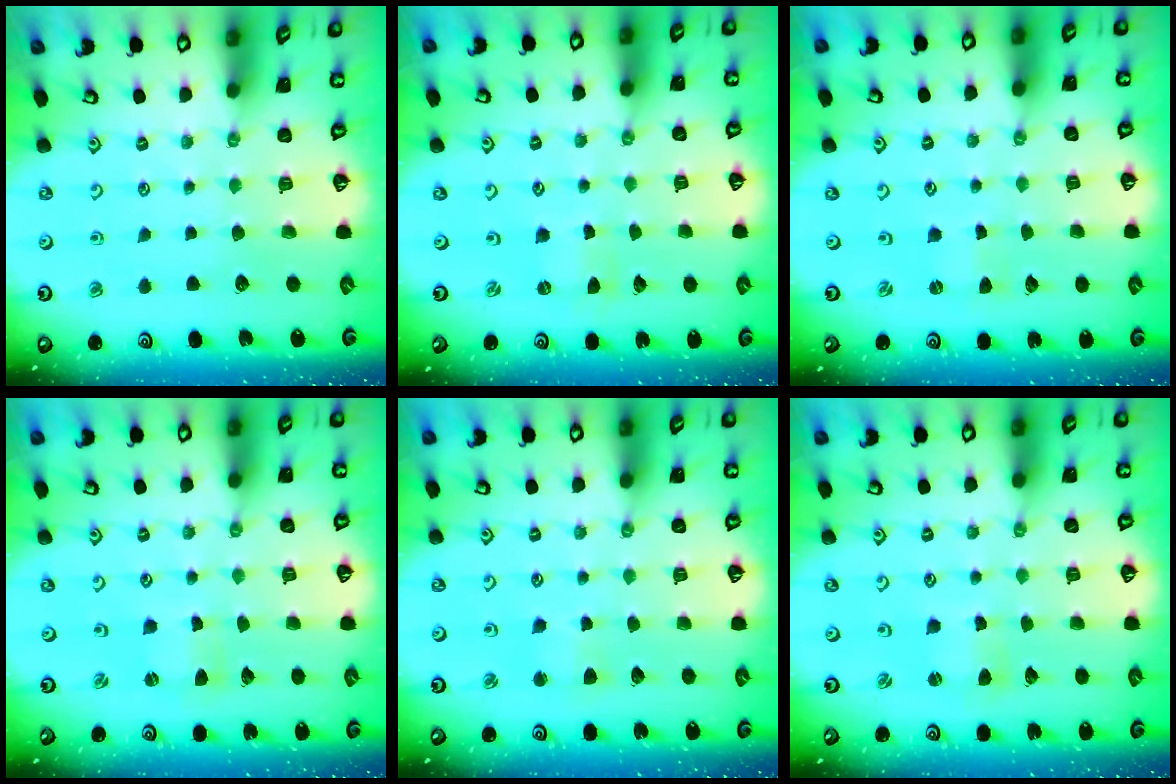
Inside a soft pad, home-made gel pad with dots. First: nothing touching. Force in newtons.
{"total": 0.0}
{"total": 0.0}
{"total": 0.0}
{"total": 2.7, "press": 2.7, "slide": 0.4}
{"total": 1.4, "press": 1.4, "slide": 0.3}